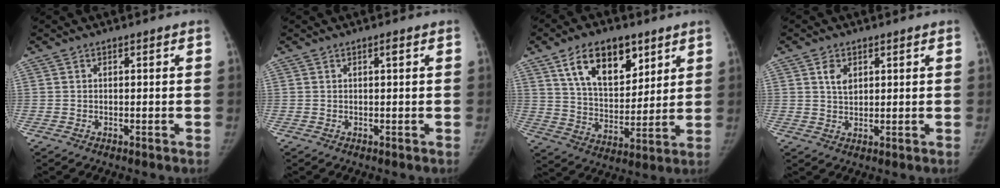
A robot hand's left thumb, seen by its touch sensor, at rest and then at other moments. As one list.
[{"total": 0.7, "force": [0.2, 0.1, 0.7], "torque": [-0.011, 0.001, 0.001]}, {"total": 15.6, "force": [8.3, 8.7, 10.0], "torque": [-0.125, -0.040, 0.151]}, {"total": 3.4, "force": [1.4, 2.3, 2.0], "torque": [-0.027, -0.008, 0.027]}]